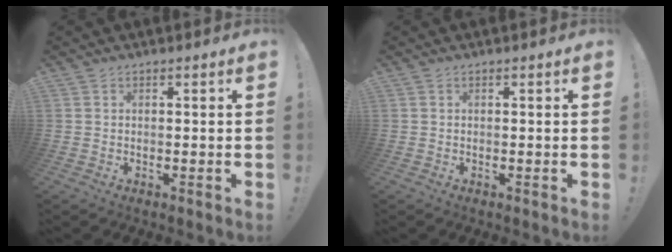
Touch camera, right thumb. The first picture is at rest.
{"total": 0.0}